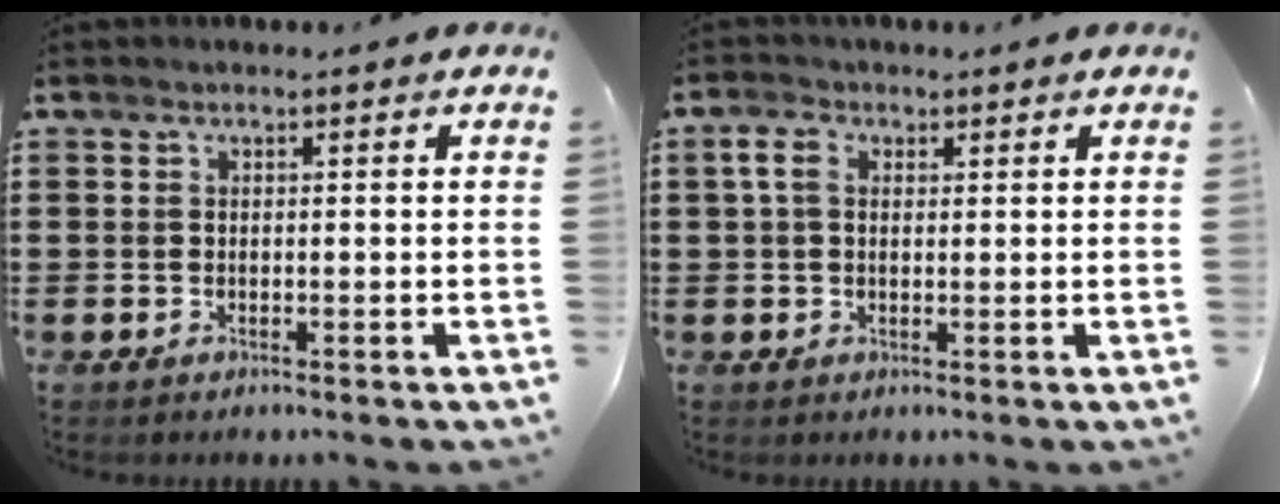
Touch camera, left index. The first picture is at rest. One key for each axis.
{"total": 3.2, "fx": 1.2, "fy": 1.9, "fz": 2.3, "tx": -0.052, "ty": 0.009, "tz": 0.021}